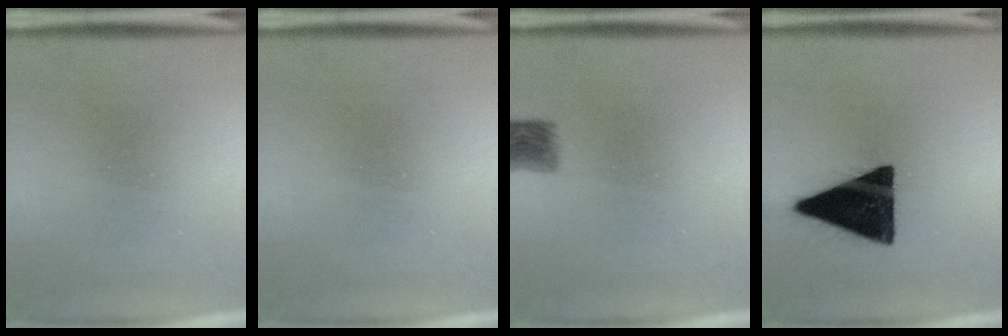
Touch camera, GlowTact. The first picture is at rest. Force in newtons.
{"total": 0.0}
{"total": 3.0}
{"total": 16.6}